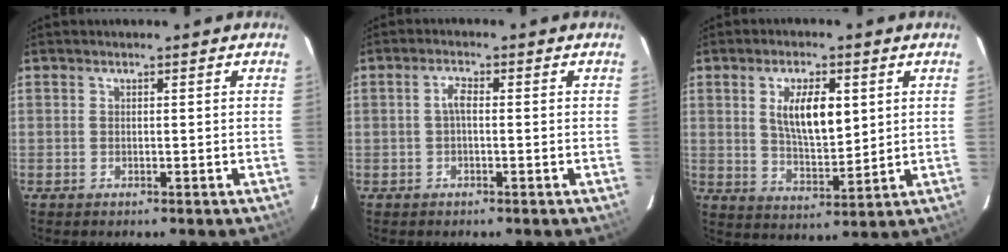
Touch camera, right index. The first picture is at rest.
{"total": 2.0, "force": [-0.2, 0.7, 1.8], "torque": [-0.037, 0.008, -0.006]}
{"total": 12.5, "force": [3.5, 4.5, 11.1], "torque": [-0.201, 0.002, 0.069]}